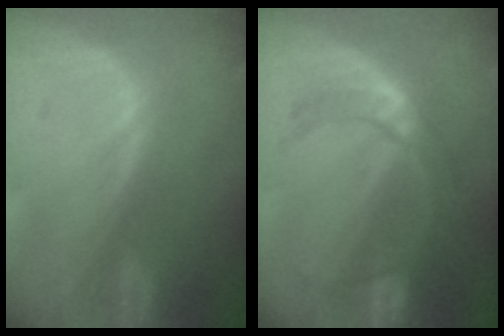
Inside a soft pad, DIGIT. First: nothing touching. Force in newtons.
{"total": 7.2, "press": 6.7, "slide": 2.7}